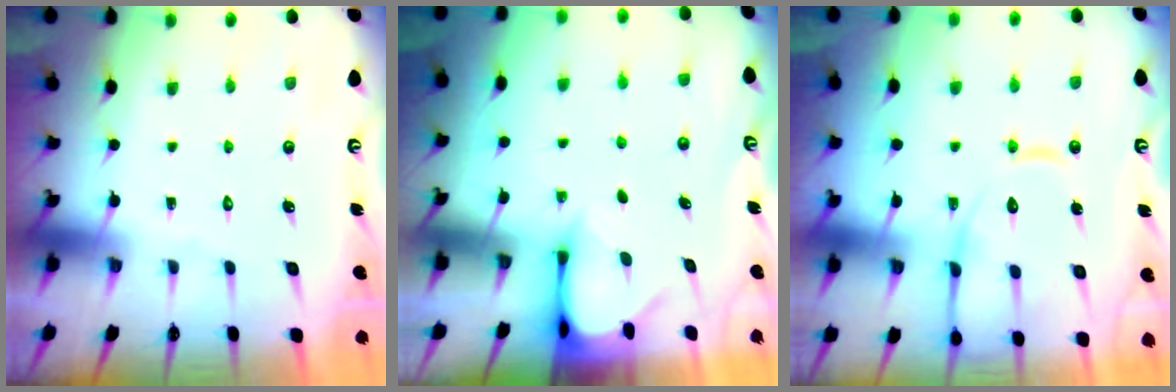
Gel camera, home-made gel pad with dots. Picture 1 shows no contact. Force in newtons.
{"total": 3.4, "press": 3.4, "slide": 0.3}
{"total": 12.6, "press": 12.6, "slide": 1.2}